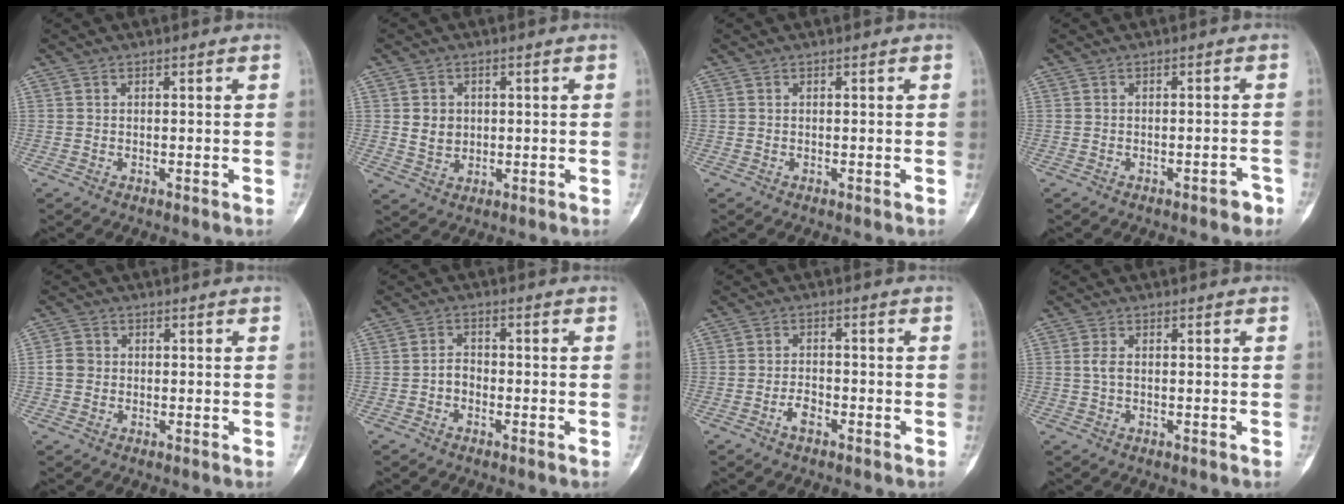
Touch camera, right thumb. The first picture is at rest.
{"total": 4.2, "force": [0.6, 3.6, 2.1], "torque": [-0.019, -0.003, 0.017]}
{"total": 0.0}
{"total": 2.3, "force": [-1.6, 0.9, 1.4], "torque": [-0.016, 0.016, -0.018]}
{"total": 2.9, "force": [-0.1, 2.6, 1.3], "torque": [-0.017, 0.009, -0.006]}
{"total": 2.4, "force": [-1.0, 1.8, 1.2], "torque": [-0.010, 0.011, -0.025]}
{"total": 2.8, "force": [-1.7, 1.3, 1.8], "torque": [-0.030, 0.012, -0.034]}
{"total": 1.6, "force": [0.1, 0.8, 1.3], "torque": [-0.030, 0.000, 0.001]}